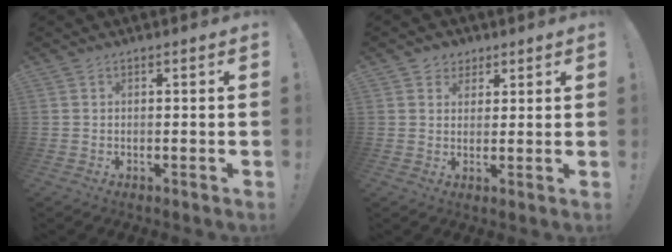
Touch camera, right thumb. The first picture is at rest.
{"total": 4.1, "force": [2.2, 3.4, 0.2], "torque": [0.007, -0.014, 0.040]}